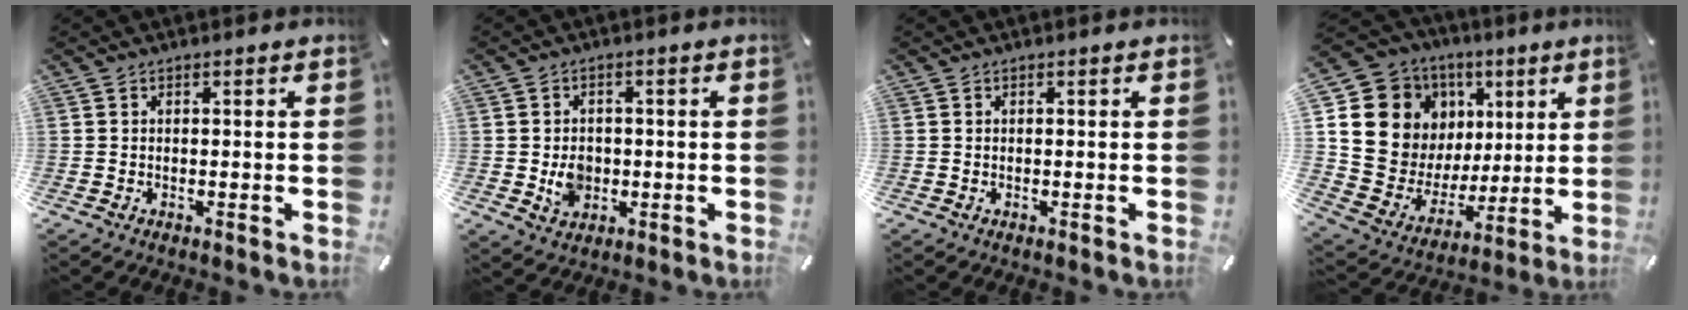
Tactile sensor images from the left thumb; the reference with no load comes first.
{"total": 4.8, "force": [-0.6, 4.1, 2.4], "torque": [-0.032, -0.002, -0.012]}
{"total": 0.0}
{"total": 14.0, "force": [5.1, 12.6, 3.4], "torque": [-0.056, -0.051, 0.118]}